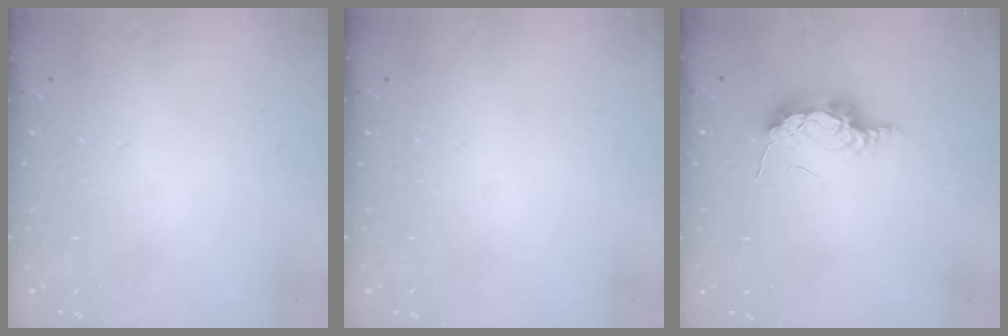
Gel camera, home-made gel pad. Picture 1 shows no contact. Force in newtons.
{"total": 0.0}
{"total": 10.6, "press": 8.5, "slide": 6.4}